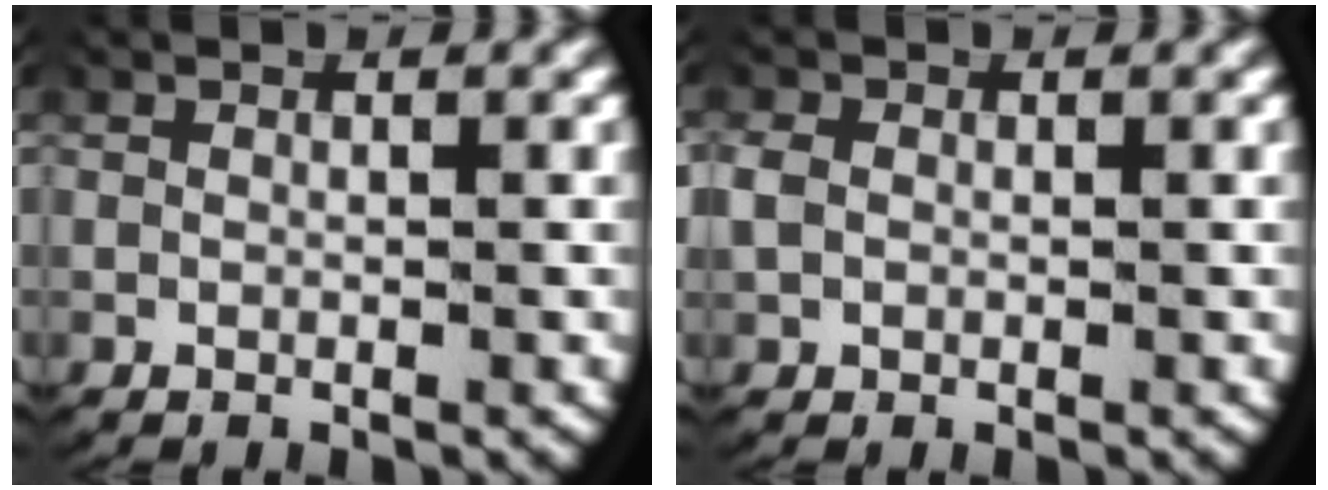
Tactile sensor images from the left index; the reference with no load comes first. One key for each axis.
{"total": 1.5, "fx": 0.0, "fy": 1.3, "fz": 0.8, "tx": -0.030, "ty": -0.002, "tz": 0.004}